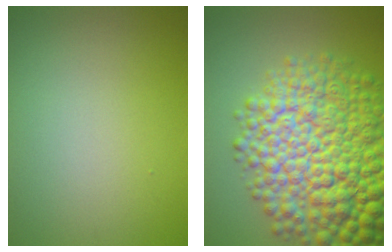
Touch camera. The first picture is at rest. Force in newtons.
{"total": 13.8, "press": 13.7, "slide": 0.3}